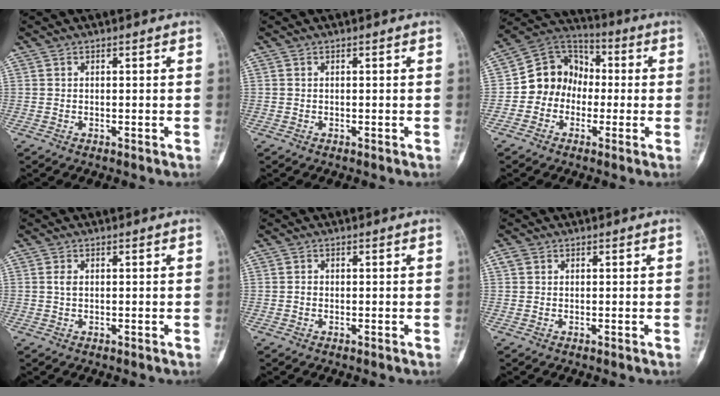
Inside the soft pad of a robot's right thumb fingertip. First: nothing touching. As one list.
[{"total": 0.6, "force": [0.1, 0.3, -0.5], "torque": [0.007, 0.000, 0.001]}, {"total": 11.6, "force": [-1.4, 10.1, 5.5], "torque": [-0.052, 0.040, -0.040]}, {"total": 1.1, "force": [0.3, 1.0, 0.3], "torque": [-0.006, 0.000, 0.003]}, {"total": 0.6, "force": [-0.2, 0.5, 0.3], "torque": [0.001, 0.002, -0.005]}, {"total": 1.3, "force": [0.5, 1.1, 0.0], "torque": [0.003, 0.001, 0.006]}]